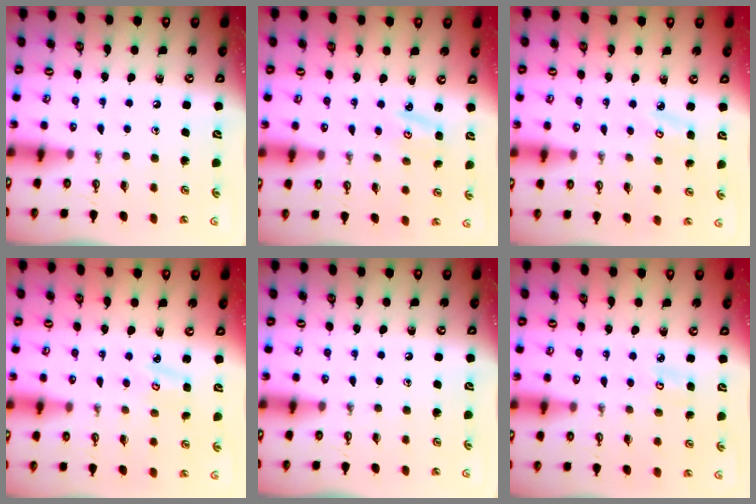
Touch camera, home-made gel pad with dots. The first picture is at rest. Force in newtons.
{"total": 2.6, "press": 2.6, "slide": 0.4}
{"total": 3.3, "press": 3.3, "slide": 0.4}
{"total": 3.2, "press": 3.2, "slide": 0.4}
{"total": 0.0}
{"total": 3.9, "press": 3.9, "slide": 0.3}